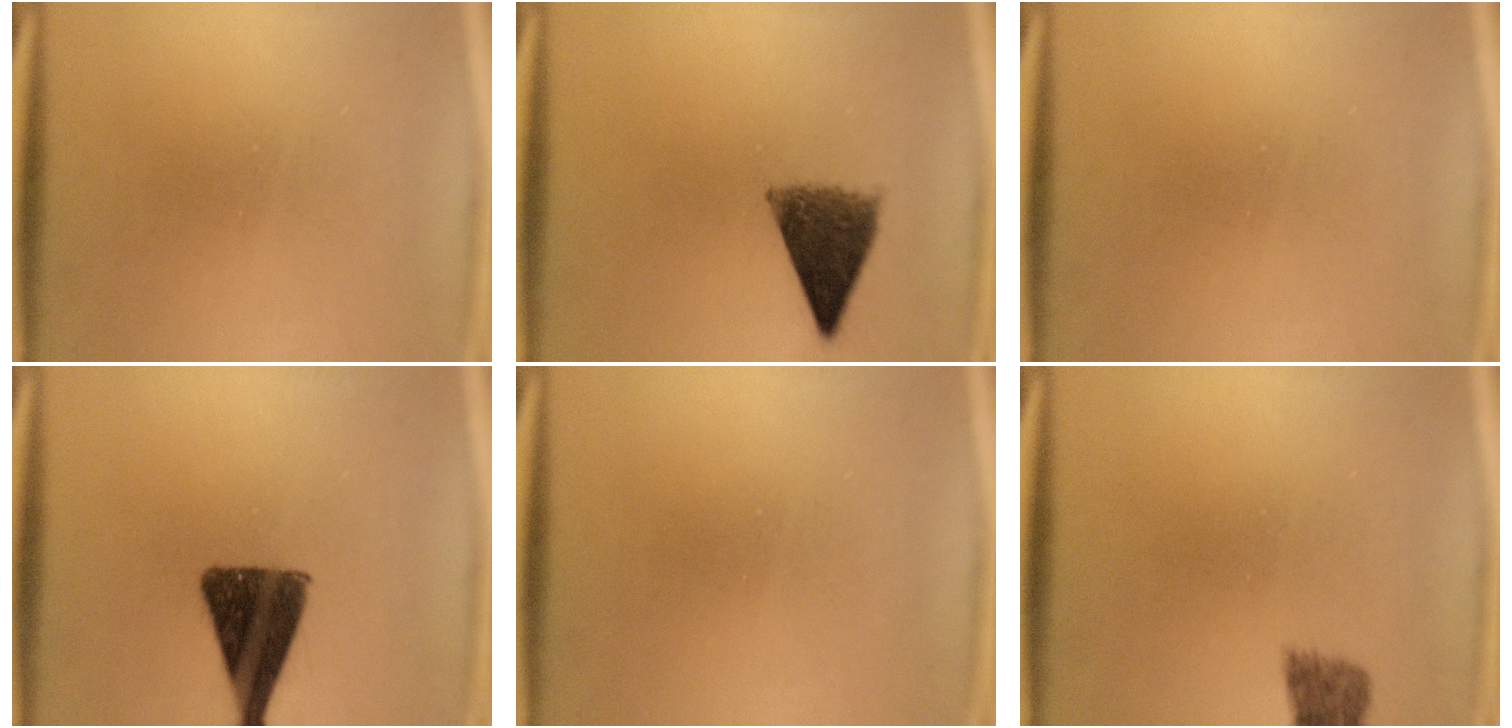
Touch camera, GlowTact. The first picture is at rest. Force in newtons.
{"total": 8.2}
{"total": 0.0}
{"total": 10.2}
{"total": 0.0}
{"total": 1.9}